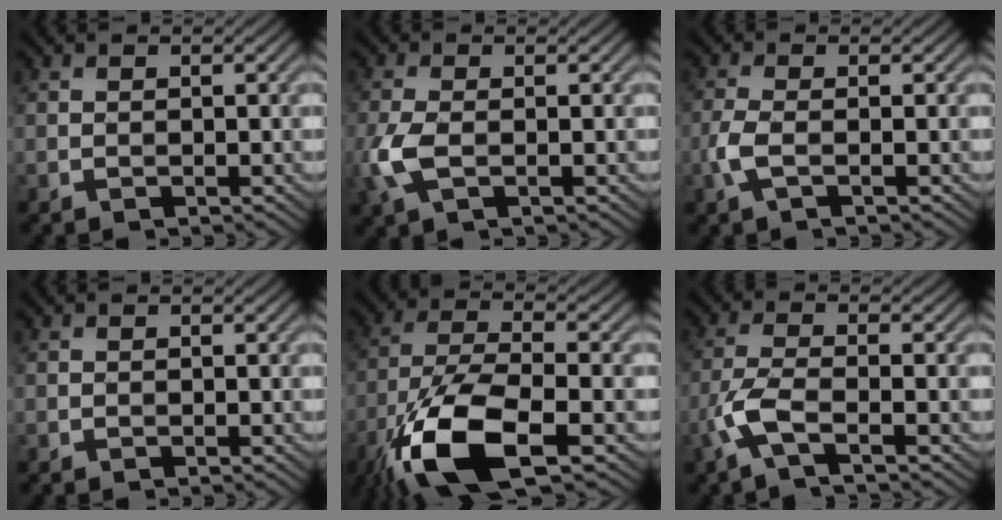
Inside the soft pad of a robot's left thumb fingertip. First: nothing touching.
{"total": 4.4, "force": [-1.1, 2.1, 3.7], "torque": [-0.100, -0.003, -0.029]}
{"total": 2.9, "force": [-1.0, 1.0, 2.6], "torque": [-0.069, 0.002, -0.030]}
{"total": 0.0}
{"total": 14.2, "force": [-7.6, 5.0, 10.9], "torque": [-0.238, -0.016, -0.154]}
{"total": 4.7, "force": [-2.5, 1.1, 3.9], "torque": [-0.093, 0.001, -0.066]}